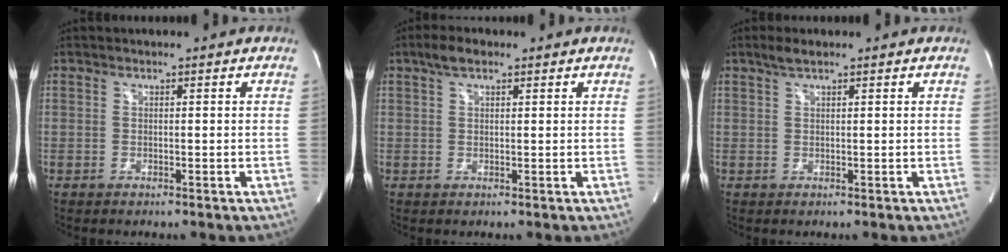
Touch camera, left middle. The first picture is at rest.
{"total": 3.0, "force": [1.9, 1.2, 1.9], "torque": [-0.043, 0.014, 0.035]}
{"total": 1.9, "force": [1.4, 0.3, 1.3], "torque": [-0.032, 0.008, 0.028]}